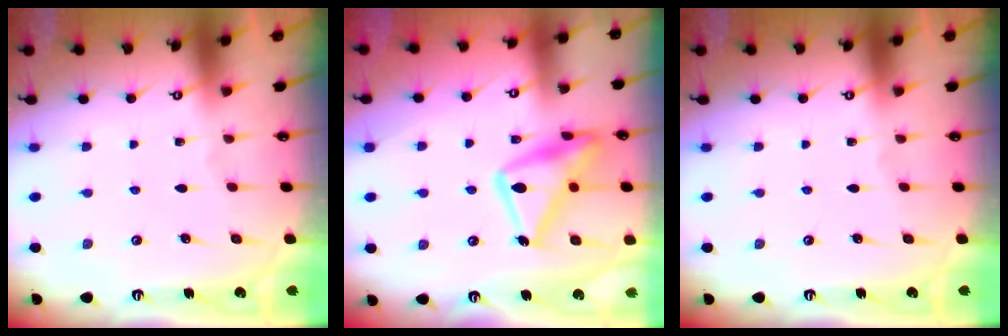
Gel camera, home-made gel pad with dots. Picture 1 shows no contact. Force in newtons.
{"total": 19.0, "press": 19.0, "slide": 1.3}
{"total": 0.0}